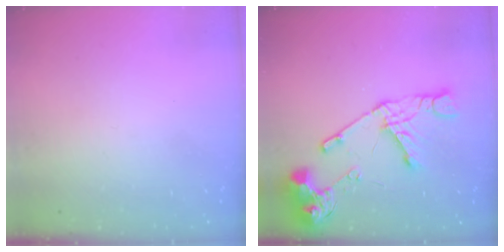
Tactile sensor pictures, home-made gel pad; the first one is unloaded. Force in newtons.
{"total": 16.5, "press": 16.5, "slide": 1.6}